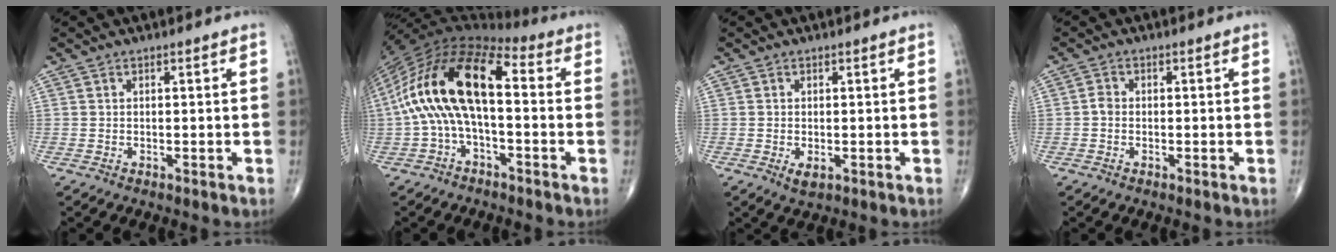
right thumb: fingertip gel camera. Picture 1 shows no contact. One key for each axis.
{"total": 18.7, "fx": 0.0, "fy": 8.5, "fz": 16.7, "tx": -0.315, "ty": 0.050, "tz": -0.011}
{"total": 1.9, "fx": -0.4, "fy": 1.0, "fz": 1.5, "tx": -0.024, "ty": -0.001, "tz": -0.004}
{"total": 1.4, "fx": -0.3, "fy": 1.1, "fz": 0.8, "tx": -0.011, "ty": 0.003, "tz": -0.010}